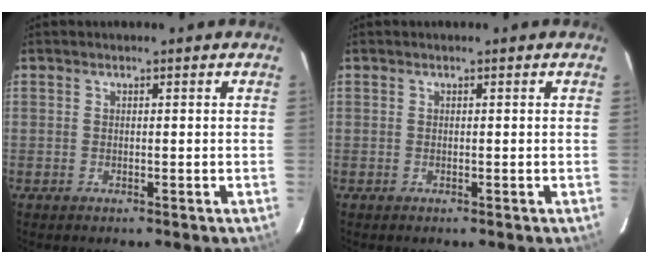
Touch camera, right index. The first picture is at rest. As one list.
[{"total": 0.0}]